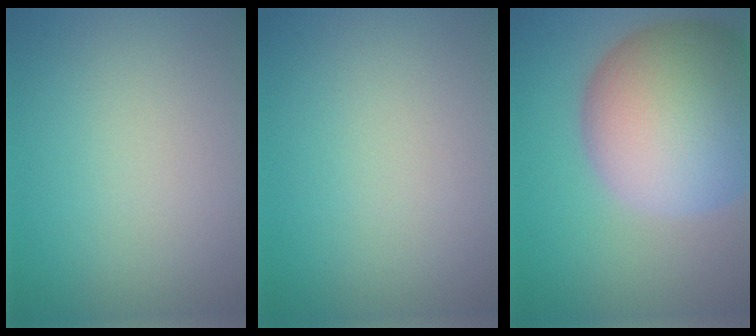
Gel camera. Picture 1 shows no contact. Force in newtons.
{"total": 0.0}
{"total": 15.5, "press": 15.5, "slide": 1.0}